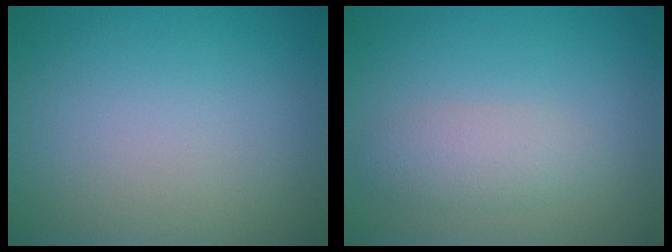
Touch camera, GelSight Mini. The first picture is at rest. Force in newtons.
{"total": 2.3, "press": 2.3, "slide": 0.1}